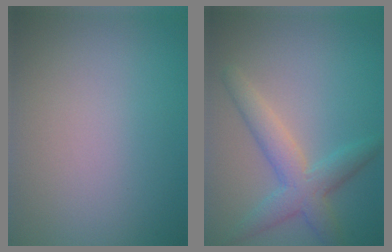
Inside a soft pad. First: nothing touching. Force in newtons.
{"total": 4.2, "press": 4.2, "slide": 0.2}